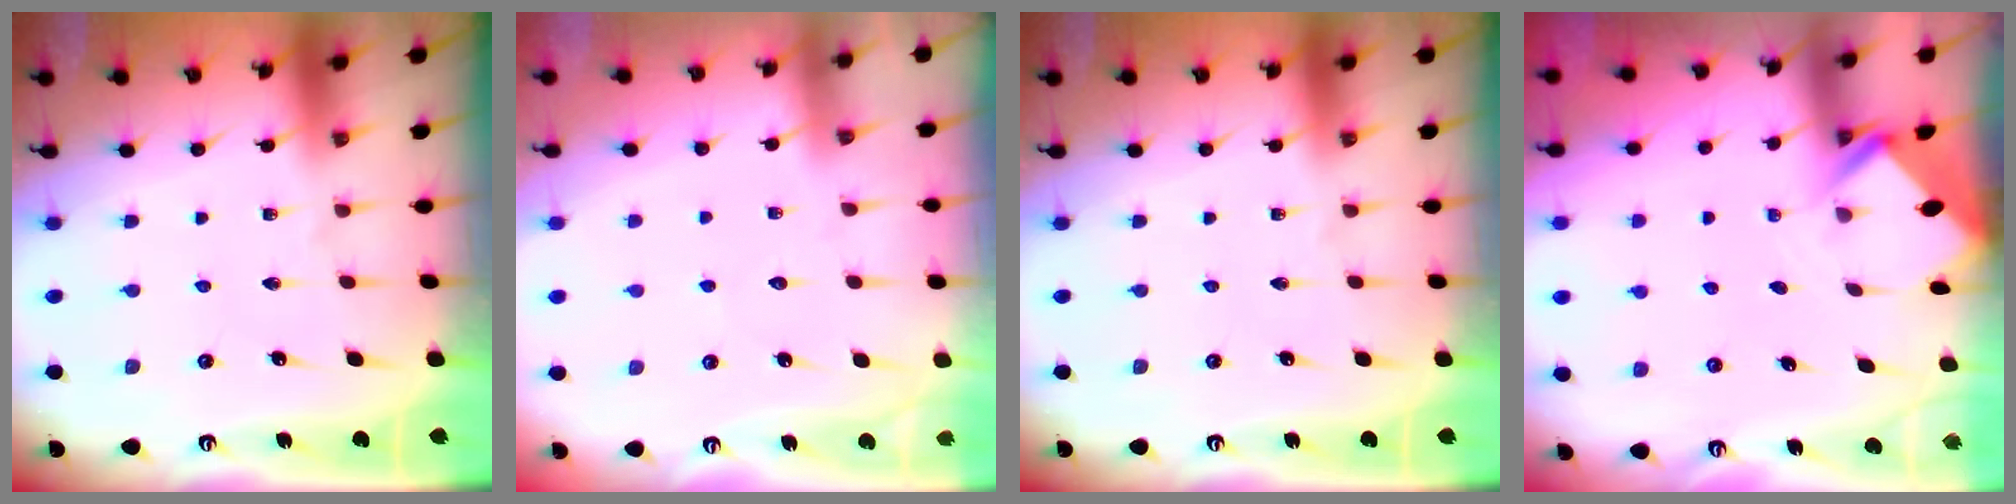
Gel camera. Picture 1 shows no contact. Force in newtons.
{"total": 3.8, "press": 3.8, "slide": 0.4}
{"total": 0.0}
{"total": 2.6, "press": 2.6, "slide": 0.2}